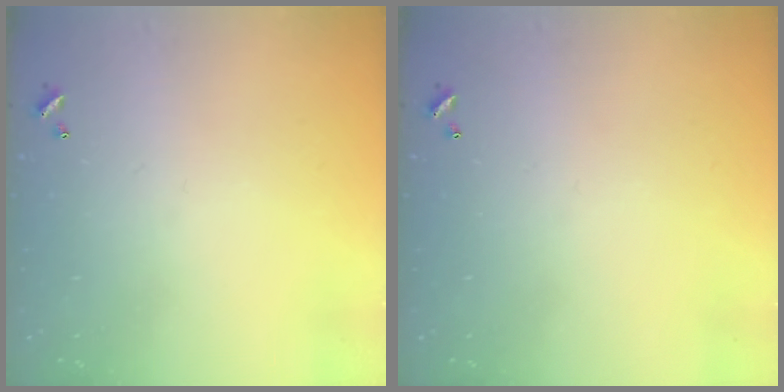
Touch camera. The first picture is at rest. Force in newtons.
{"total": 0.0}